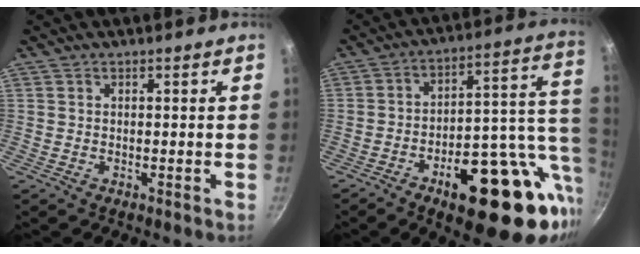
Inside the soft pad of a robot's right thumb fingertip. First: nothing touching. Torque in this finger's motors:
{"motor_torque": [2.92, 2.09, 1.93, -0.84, 0.19]}